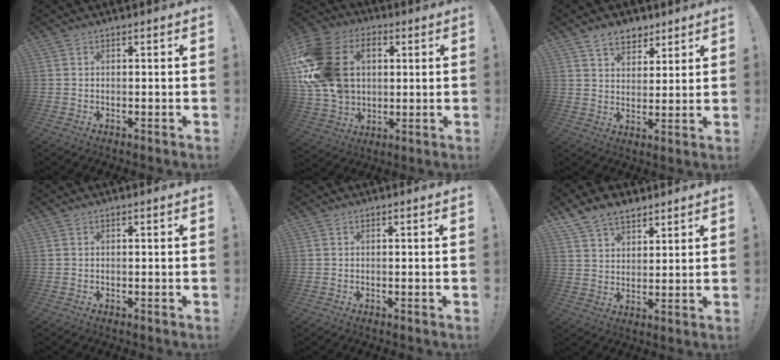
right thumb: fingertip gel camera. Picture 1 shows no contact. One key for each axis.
{"total": 22.2, "fx": 4.2, "fy": 16.2, "fz": 14.5, "tx": -0.267, "ty": -0.005, "tz": 0.083}
{"total": 7.9, "fx": 5.3, "fy": 5.2, "fz": 2.6, "tx": -0.041, "ty": -0.028, "tz": 0.103}
{"total": 0.0}
{"total": 0.0}
{"total": 8.4, "fx": 6.4, "fy": 4.6, "fz": 2.9, "tx": -0.053, "ty": -0.033, "tz": 0.125}